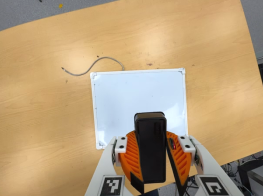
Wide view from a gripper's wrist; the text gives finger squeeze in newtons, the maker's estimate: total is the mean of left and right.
{"total": 9.9, "left": 9.8, "right": 10.1}